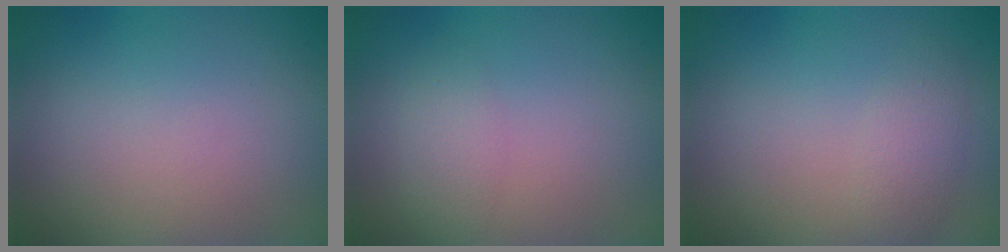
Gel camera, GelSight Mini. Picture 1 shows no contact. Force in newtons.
{"total": 1.8, "press": 1.8, "slide": 0.1}
{"total": 1.9, "press": 1.9, "slide": 0.1}